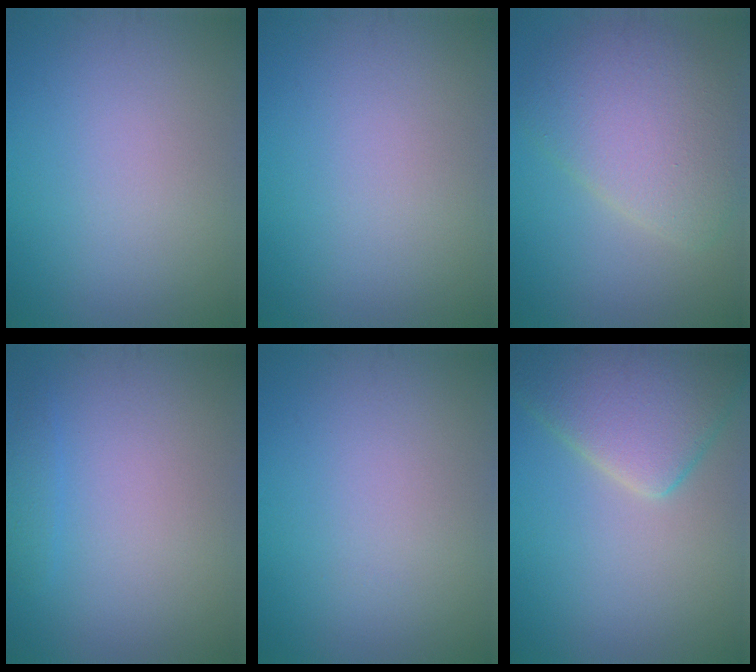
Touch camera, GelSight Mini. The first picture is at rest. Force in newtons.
{"total": 0.0}
{"total": 6.5, "press": 6.4, "slide": 0.6}
{"total": 1.0, "press": 1.0, "slide": 0.1}
{"total": 0.0}
{"total": 7.2, "press": 7.2, "slide": 0.5}